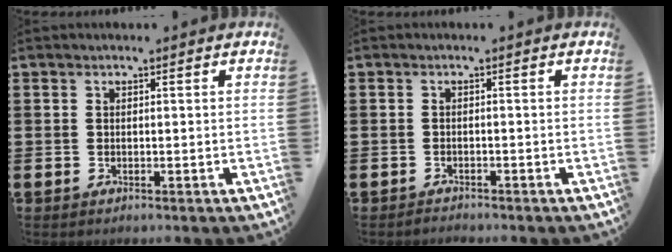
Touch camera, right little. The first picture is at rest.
{"total": 1.0, "force": [-1.0, 0.0, -0.1], "torque": [-0.002, 0.001, -0.021]}